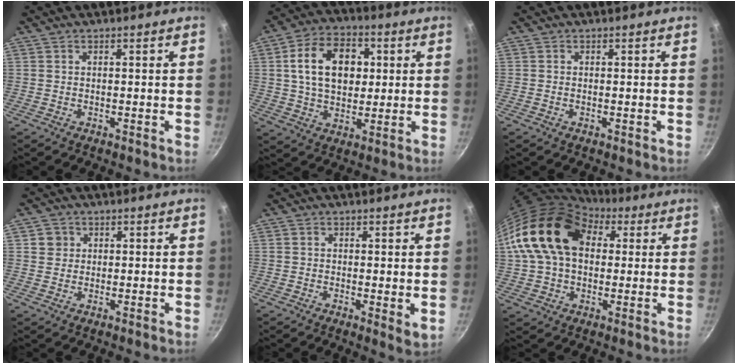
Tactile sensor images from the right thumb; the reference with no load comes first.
{"total": 15.1, "force": [2.9, 10.5, 10.4], "torque": [-0.145, 0.010, 0.041]}
{"total": 0.0}
{"total": 2.8, "force": [0.7, 2.6, 0.5], "torque": [0.006, 0.006, 0.006]}
{"total": 2.9, "force": [0.4, 1.0, 2.7], "torque": [-0.039, -0.009, 0.004]}
{"total": 17.5, "force": [4.6, 12.4, 11.6], "torque": [-0.182, 0.019, 0.066]}